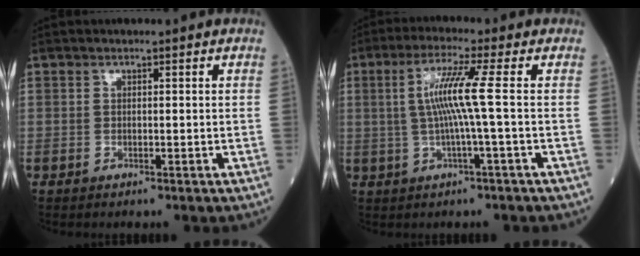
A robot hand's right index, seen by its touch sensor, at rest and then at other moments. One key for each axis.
{"total": 6.8, "fx": 0.3, "fy": -1.3, "fz": 6.6, "tx": -0.134, "ty": 0.009, "tz": 0.009}